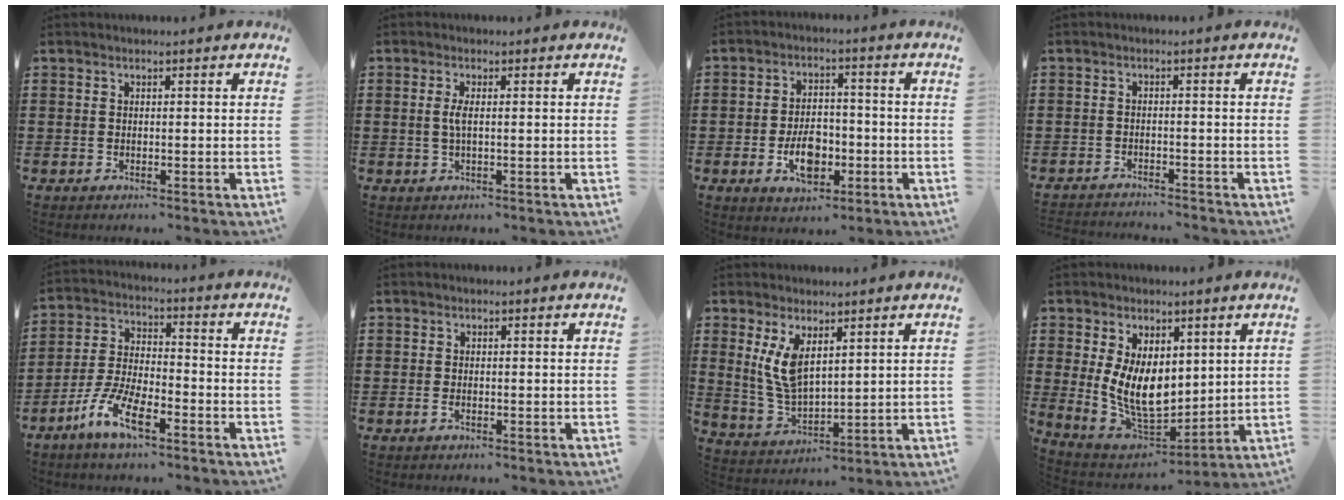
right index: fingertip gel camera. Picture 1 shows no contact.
{"total": 2.1, "force": [-0.1, 0.3, 2.1], "torque": [-0.049, -0.004, -0.005]}
{"total": 6.8, "force": [-2.2, 3.9, 5.1], "torque": [-0.078, -0.005, -0.043]}
{"total": 2.0, "force": [-2.0, -0.1, -0.1], "torque": [-0.003, 0.000, -0.043]}
{"total": 8.0, "force": [-5.1, 2.4, 5.7], "torque": [-0.138, -0.005, -0.101]}
{"total": 0.8, "force": [-0.4, 0.3, 0.6], "torque": [-0.020, -0.007, -0.009]}
{"total": 7.2, "force": [2.7, 3.3, 5.8], "torque": [-0.131, -0.004, 0.048]}
{"total": 9.6, "force": [1.5, 6.1, 7.3], "torque": [-0.145, -0.002, 0.029]}